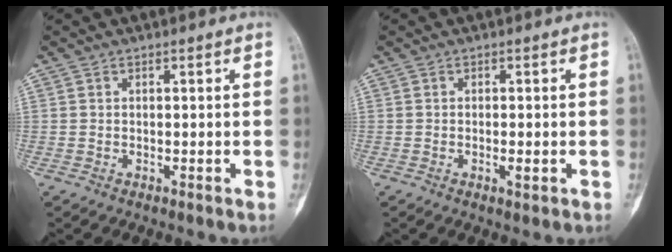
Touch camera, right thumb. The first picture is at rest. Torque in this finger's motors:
{"motor_torque": [-0.56, 0.24, -0.13, 0.55, -0.09]}